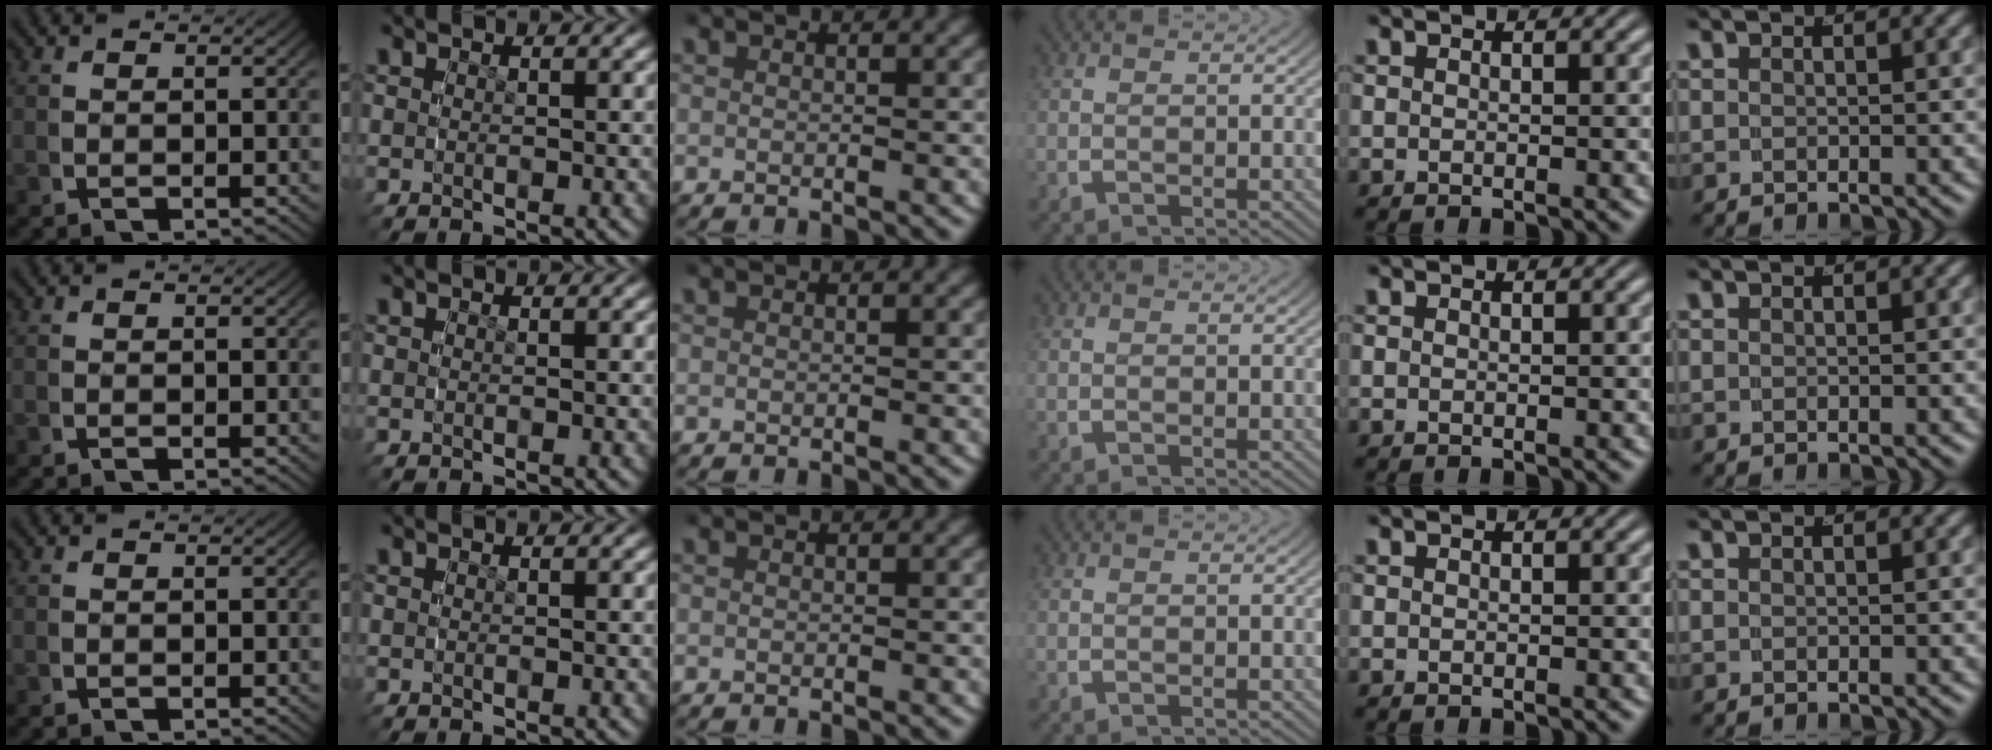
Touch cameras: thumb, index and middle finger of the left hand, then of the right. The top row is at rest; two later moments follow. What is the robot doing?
{"motion": "grasp_and_lifting", "object": "camera"}